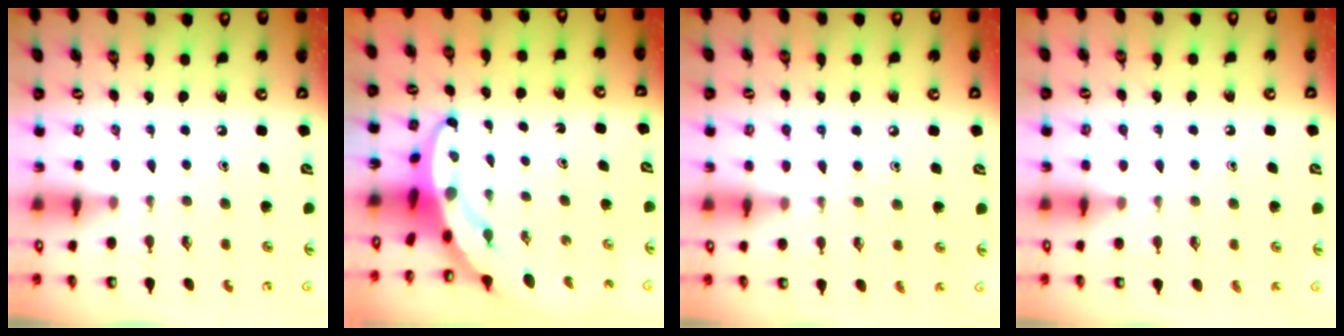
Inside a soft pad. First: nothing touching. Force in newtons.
{"total": 5.1, "press": 5.0, "slide": 0.5}
{"total": 6.4, "press": 6.3, "slide": 0.8}
{"total": 2.6, "press": 2.6, "slide": 0.3}